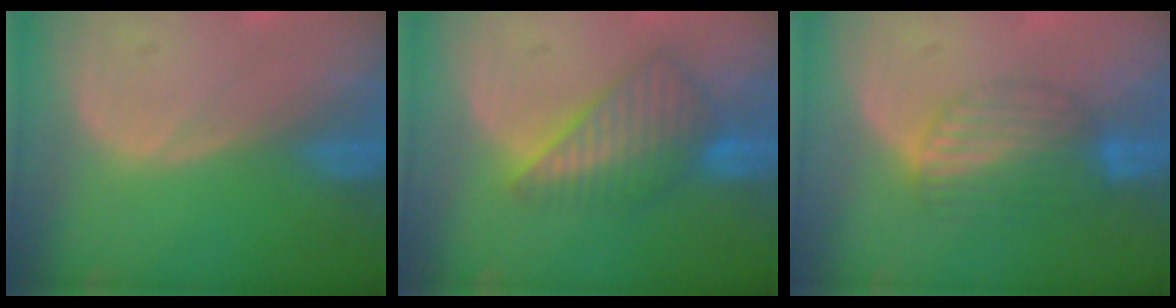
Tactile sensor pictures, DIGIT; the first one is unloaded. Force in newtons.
{"total": 7.5, "press": 6.9, "slide": 2.9}
{"total": 6.8, "press": 6.1, "slide": 3.1}